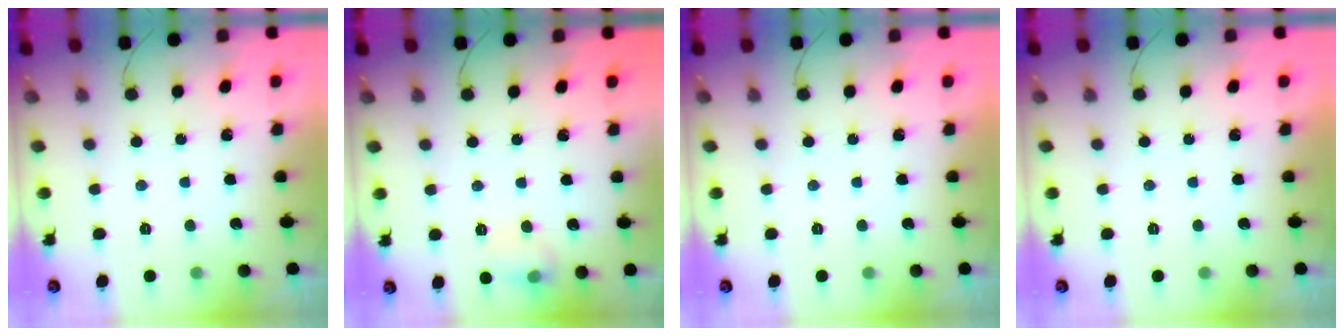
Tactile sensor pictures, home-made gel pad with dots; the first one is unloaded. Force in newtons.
{"total": 7.2, "press": 7.1, "slide": 1.4}
{"total": 0.0}
{"total": 0.0}